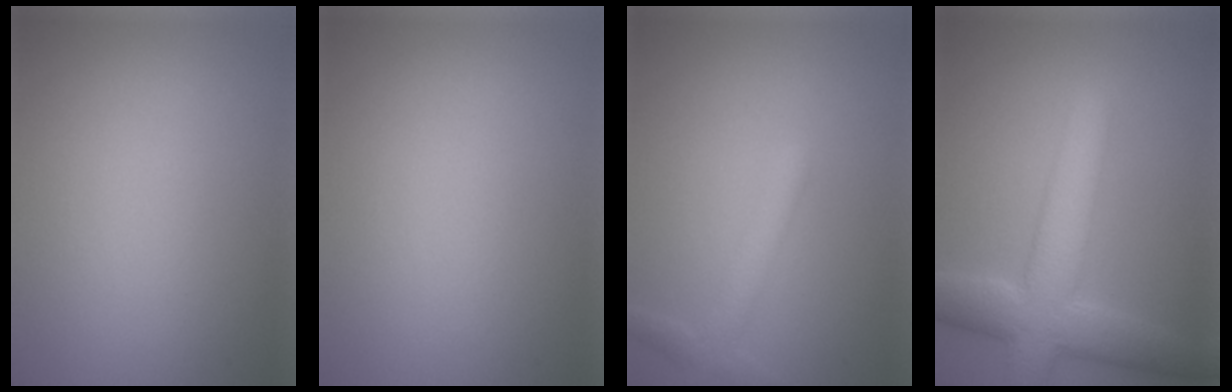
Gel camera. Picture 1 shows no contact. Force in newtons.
{"total": 0.0}
{"total": 2.2, "press": 2.2, "slide": 0.1}
{"total": 7.3, "press": 7.3, "slide": 0.2}